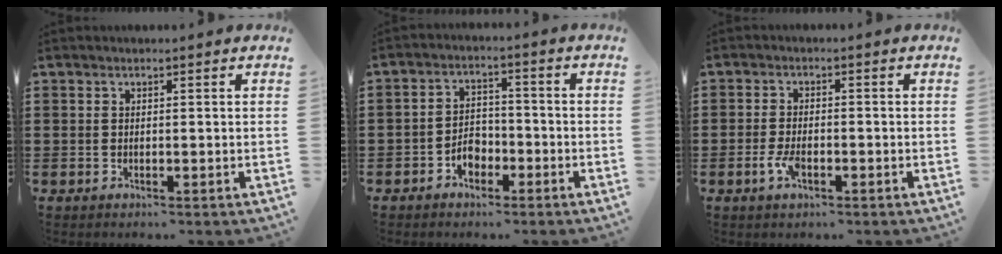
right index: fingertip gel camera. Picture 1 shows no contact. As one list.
[{"total": 3.6, "force": [-2.3, 2.4, 1.4], "torque": [-0.029, 0.007, -0.046]}, {"total": 3.2, "force": [-1.3, 1.3, 2.6], "torque": [-0.068, -0.008, -0.028]}]